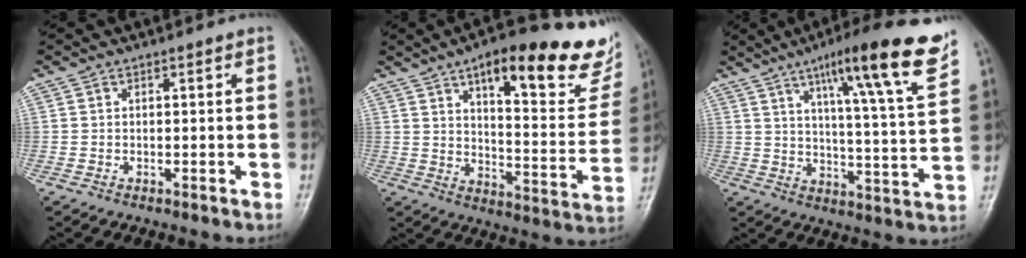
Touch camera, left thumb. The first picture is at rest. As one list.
[{"total": 25.3, "force": [15.5, 7.8, 18.4], "torque": [-0.208, -0.057, 0.213]}, {"total": 18.5, "force": [11.3, 1.8, 14.6], "torque": [-0.197, -0.051, 0.165]}]